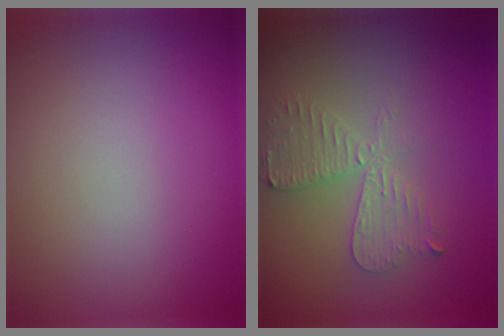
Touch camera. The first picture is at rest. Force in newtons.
{"total": 2.6, "press": 2.5, "slide": 0.5}